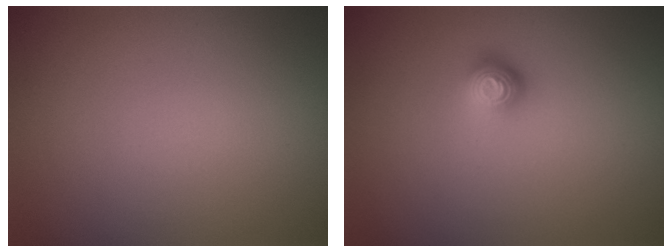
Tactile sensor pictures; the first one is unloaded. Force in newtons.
{"total": 1.8, "press": 1.3, "slide": 1.2}